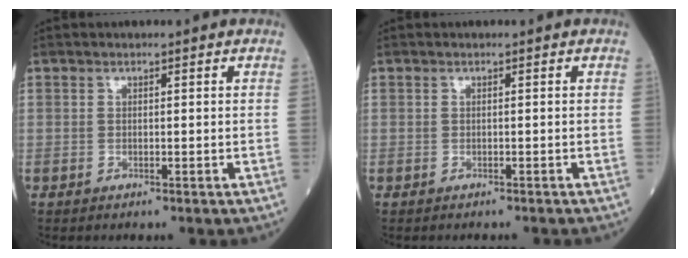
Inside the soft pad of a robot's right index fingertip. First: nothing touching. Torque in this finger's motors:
{"motor_torque": [0.03, 0.02, -0.07, 0.01]}